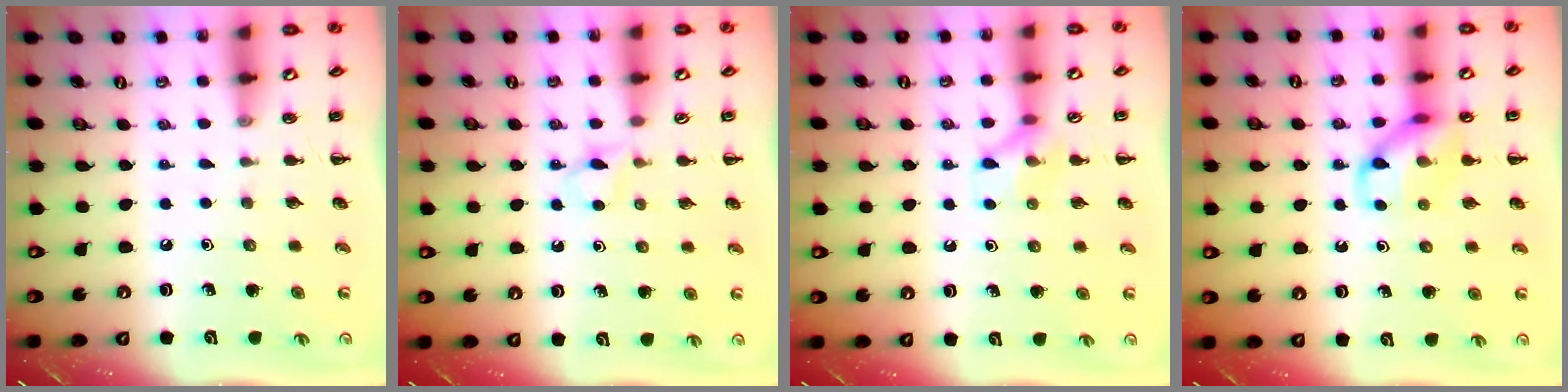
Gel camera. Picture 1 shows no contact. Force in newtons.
{"total": 3.0, "press": 2.8, "slide": 1.2}
{"total": 8.1, "press": 8.1, "slide": 0.4}
{"total": 11.0, "press": 10.9, "slide": 1.3}